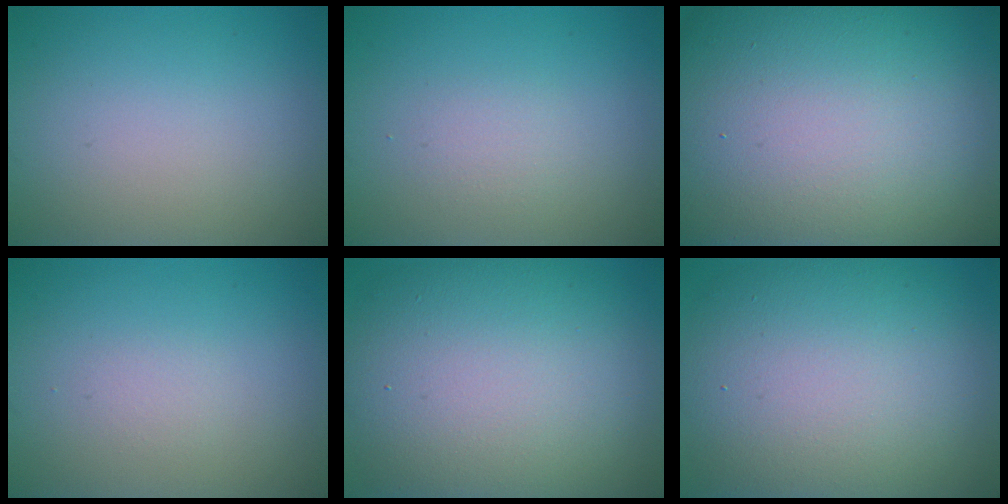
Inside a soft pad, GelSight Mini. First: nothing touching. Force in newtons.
{"total": 1.2, "press": 1.2, "slide": 0.1}
{"total": 30.8, "press": 30.8, "slide": 1.1}
{"total": 0.7, "press": 0.7, "slide": 0.0}
{"total": 14.1, "press": 14.1, "slide": 1.0}
{"total": 14.0, "press": 14.0, "slide": 0.8}